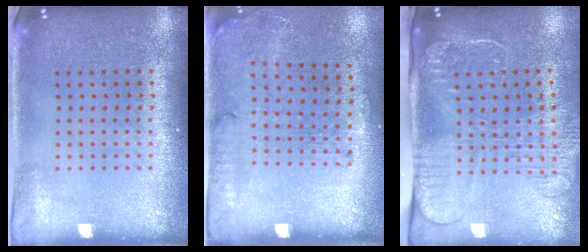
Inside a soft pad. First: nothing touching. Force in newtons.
{"total": 1.7, "press": 1.2, "slide": 1.2}
{"total": 2.6, "press": 2.1, "slide": 1.6}